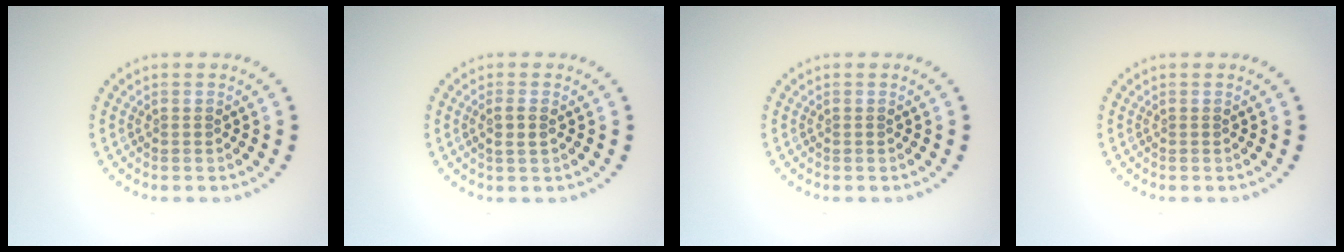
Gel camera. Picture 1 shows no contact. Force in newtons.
{"total": 1.2, "press": 1.1, "slide": 0.5}
{"total": 0.0}
{"total": 0.0}